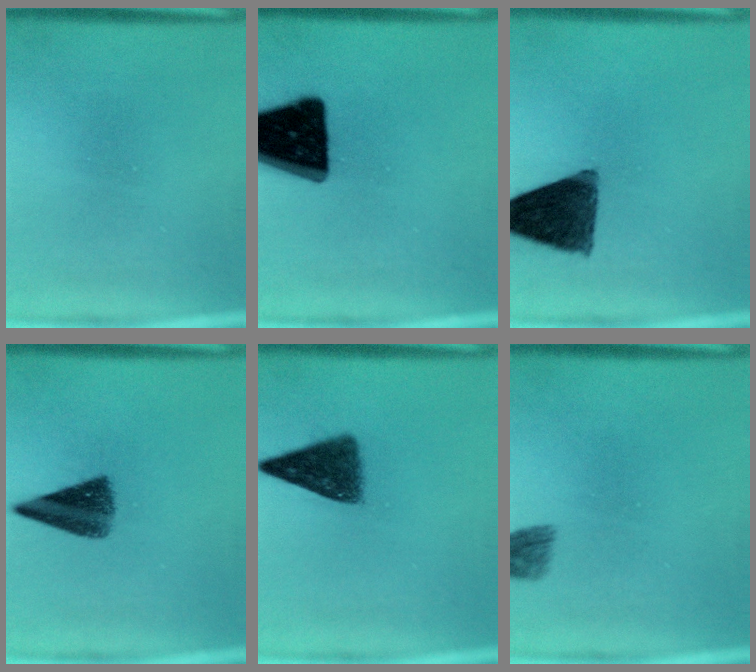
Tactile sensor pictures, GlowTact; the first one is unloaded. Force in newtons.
{"total": 19.5}
{"total": 11.9}
{"total": 6.9}
{"total": 7.5}
{"total": 1.8}